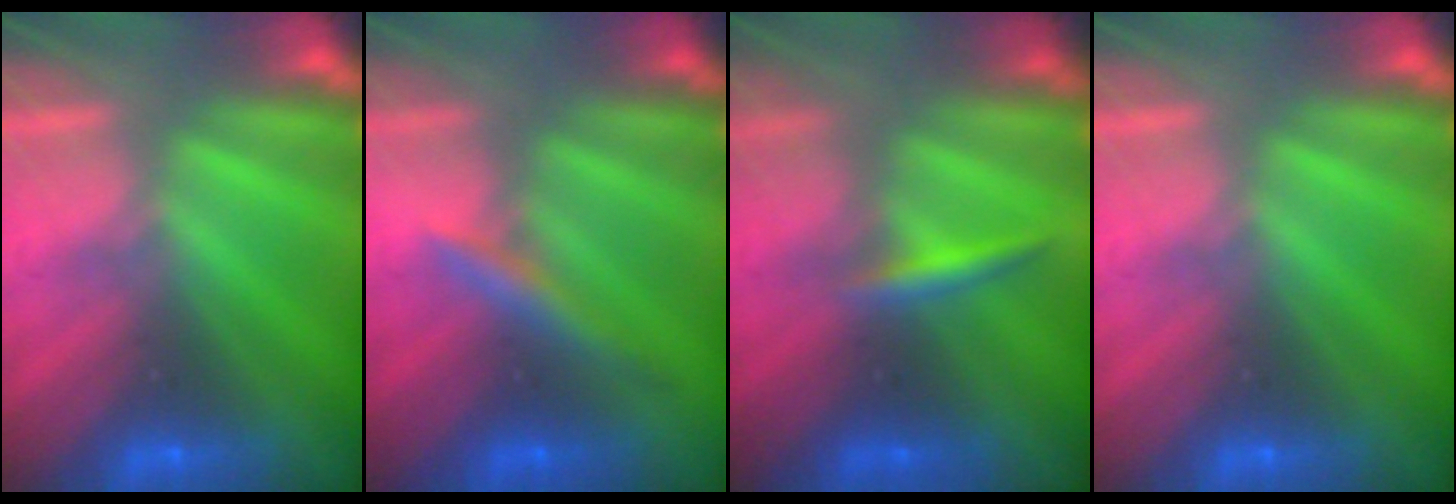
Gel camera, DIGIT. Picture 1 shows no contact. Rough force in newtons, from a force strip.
{"total": 2.9}
{"total": 2.4}
{"total": 0.0}